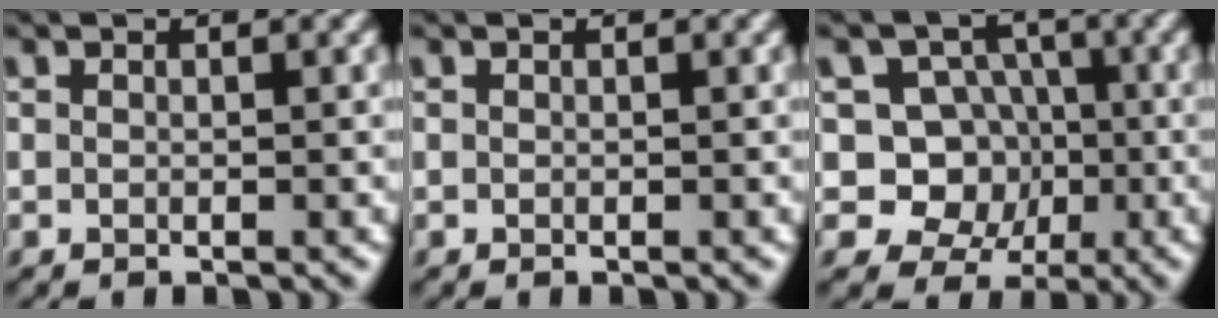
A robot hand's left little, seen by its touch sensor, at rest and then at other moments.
{"total": 0.0}
{"total": 7.1, "force": [-0.7, 6.4, 3.0], "torque": [-0.029, 0.011, -0.041]}